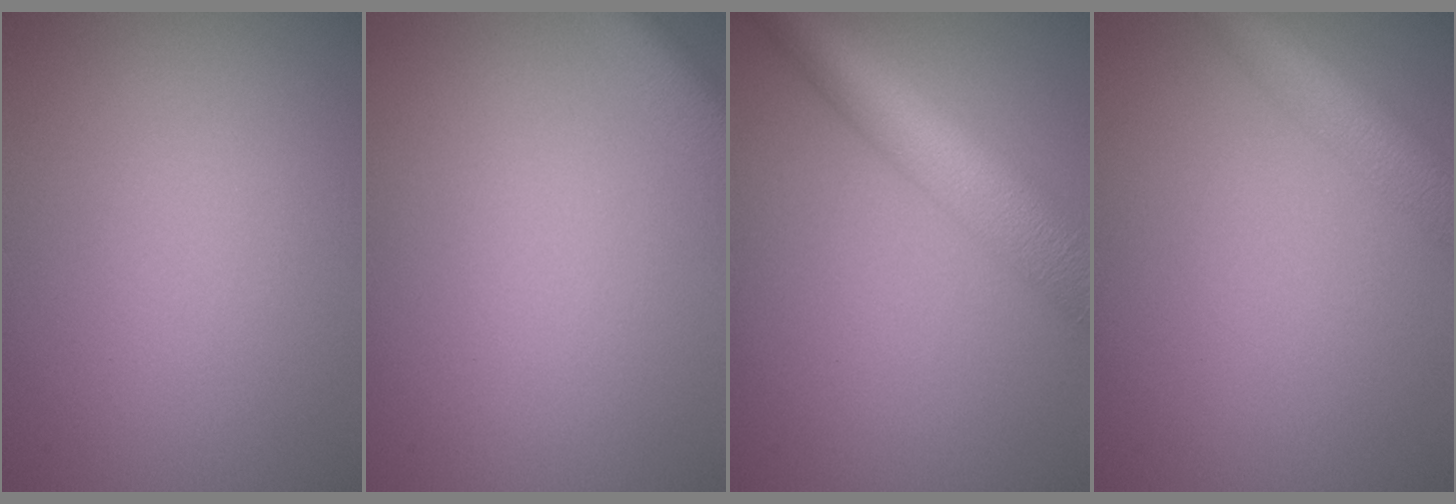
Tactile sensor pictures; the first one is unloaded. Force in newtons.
{"total": 3.9, "press": 3.8, "slide": 0.3}
{"total": 7.8, "press": 7.8, "slide": 0.3}
{"total": 4.9, "press": 4.9, "slide": 0.2}